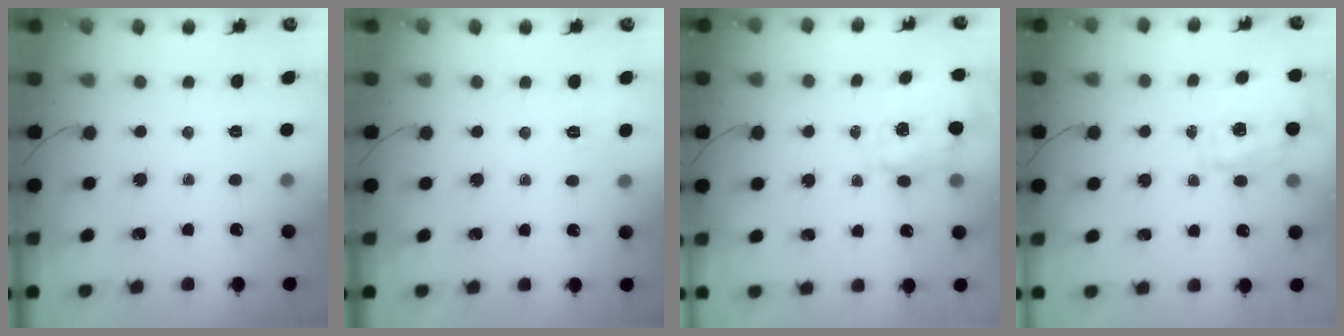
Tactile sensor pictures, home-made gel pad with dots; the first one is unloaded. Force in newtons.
{"total": 3.2, "press": 2.7, "slide": 1.8}
{"total": 3.9, "press": 3.9, "slide": 0.8}
{"total": 1.8, "press": 1.7, "slide": 0.6}